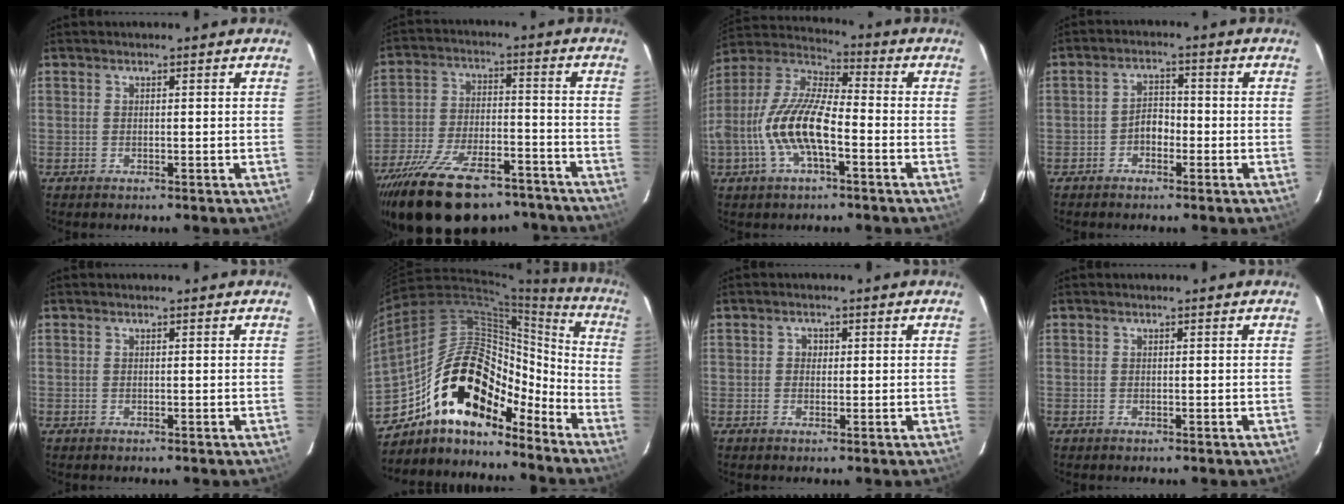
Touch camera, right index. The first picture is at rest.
{"total": 25.1, "force": [-19.7, 9.6, 12.3], "torque": [-0.248, -0.020, -0.296]}
{"total": 14.9, "force": [-4.4, 5.4, 13.2], "torque": [-0.270, -0.001, -0.086]}
{"total": 3.0, "force": [-1.7, 1.8, 1.7], "torque": [-0.032, 0.009, -0.030]}
{"total": 0.0}
{"total": 19.7, "force": [-13.4, 9.4, 11.0], "torque": [-0.182, 0.023, -0.227]}
{"total": 1.1, "force": [0.0, 1.1, 0.3], "torque": [-0.003, 0.003, -0.003]}
{"total": 0.0}